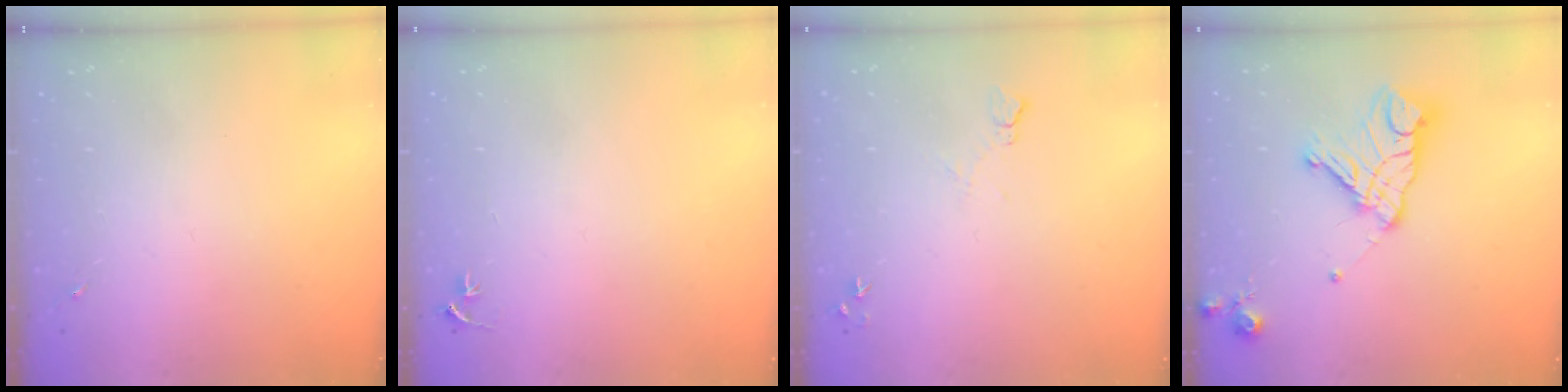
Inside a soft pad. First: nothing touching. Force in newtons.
{"total": 2.9, "press": 2.9, "slide": 0.2}
{"total": 6.9, "press": 6.8, "slide": 0.8}
{"total": 14.0, "press": 13.9, "slide": 1.5}